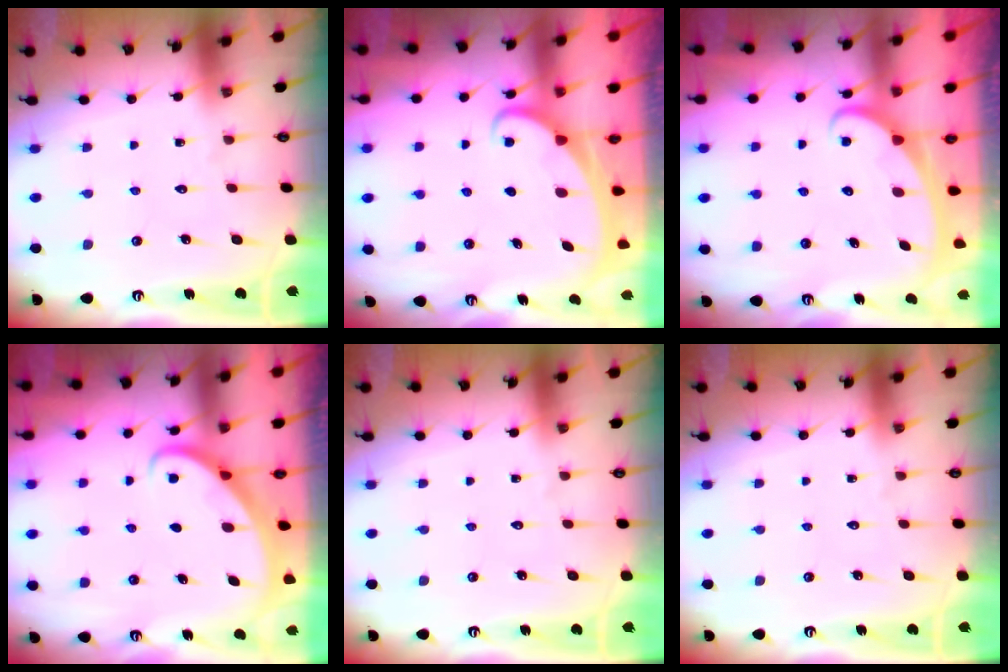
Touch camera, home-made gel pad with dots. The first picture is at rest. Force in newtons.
{"total": 1.8, "press": 1.8, "slide": 0.2}
{"total": 2.5, "press": 2.4, "slide": 0.4}
{"total": 2.7, "press": 2.7, "slide": 0.2}
{"total": 0.0}
{"total": 0.0}